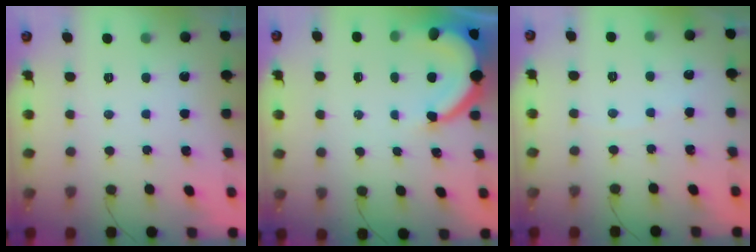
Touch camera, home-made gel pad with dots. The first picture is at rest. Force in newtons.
{"total": 8.0, "press": 8.0, "slide": 0.7}
{"total": 1.5, "press": 1.4, "slide": 0.3}